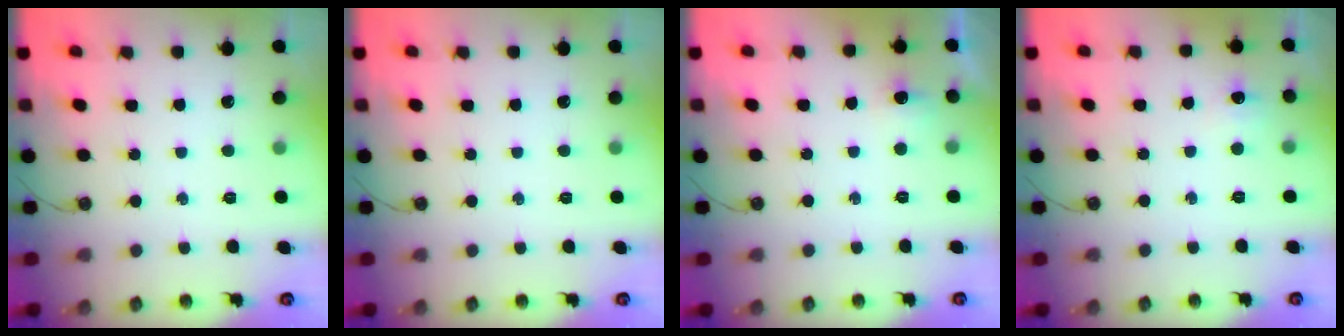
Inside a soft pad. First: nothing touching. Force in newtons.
{"total": 0.0}
{"total": 5.9, "press": 5.8, "slide": 0.9}
{"total": 4.1, "press": 4.0, "slide": 0.6}